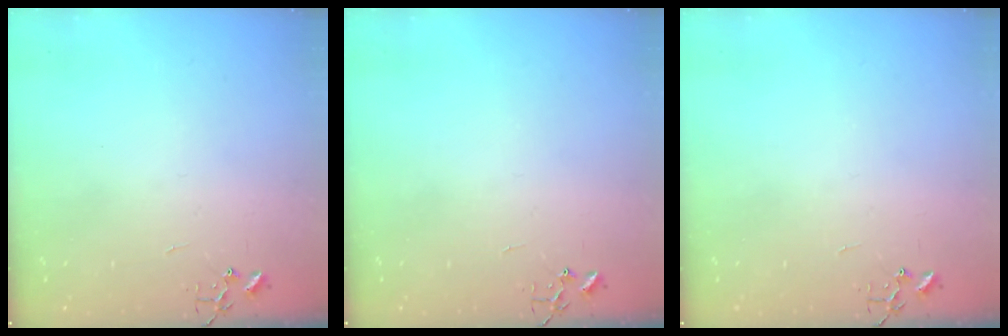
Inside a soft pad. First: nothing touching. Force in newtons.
{"total": 0.0}
{"total": 0.0}